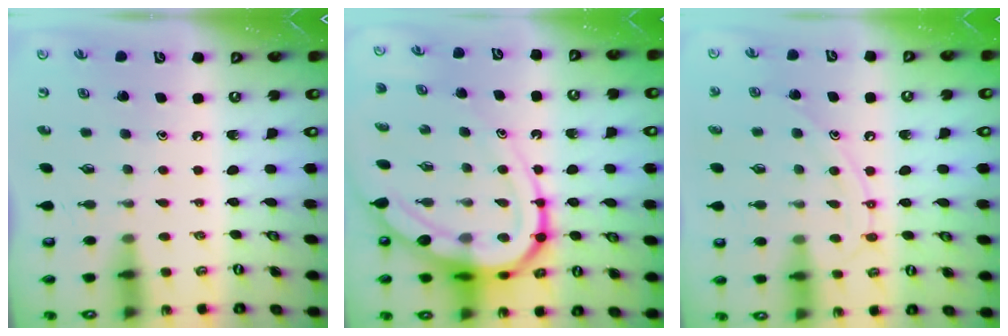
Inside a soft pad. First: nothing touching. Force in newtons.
{"total": 18.6, "press": 18.5, "slide": 1.9}
{"total": 10.7, "press": 10.7, "slide": 1.0}